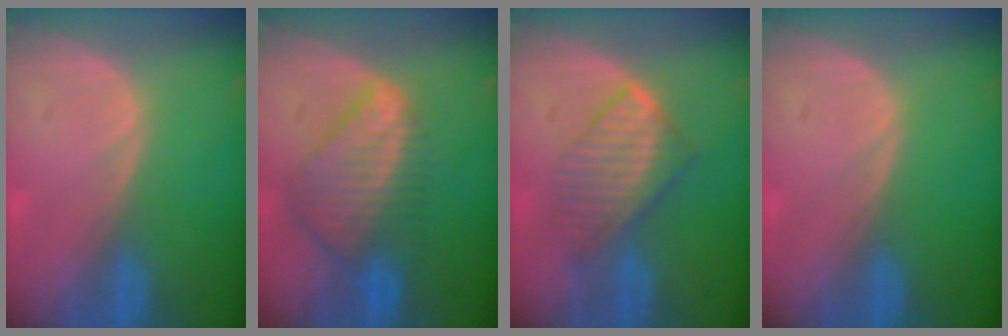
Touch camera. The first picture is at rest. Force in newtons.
{"total": 8.7, "press": 7.6, "slide": 4.3}
{"total": 6.7, "press": 6.4, "slide": 1.8}
{"total": 0.0}